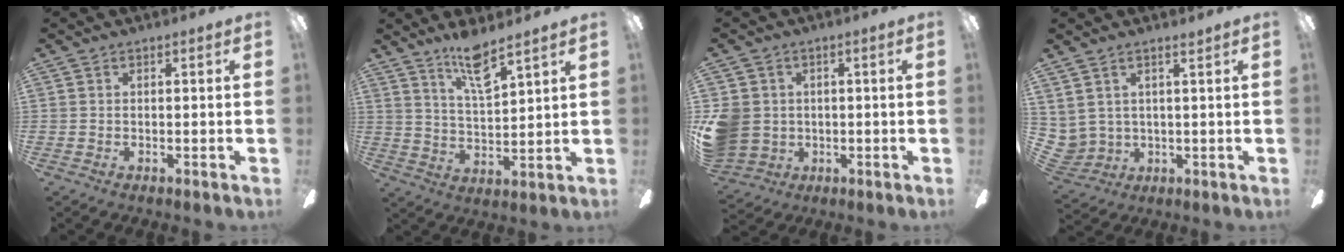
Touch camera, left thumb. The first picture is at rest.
{"total": 9.3, "force": [7.4, 1.9, 5.4], "torque": [-0.099, -0.042, 0.130]}
{"total": 8.0, "force": [0.2, 7.6, 2.8], "torque": [-0.090, 0.006, 0.009]}
{"total": 5.0, "force": [3.5, 3.4, 0.8], "torque": [-0.043, -0.019, 0.070]}